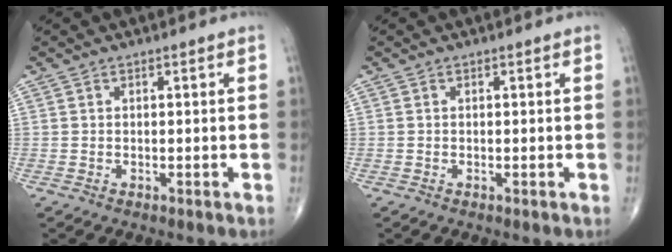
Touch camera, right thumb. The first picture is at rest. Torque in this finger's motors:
{"motor_torque": [0.66, 0.32, 0.06, -0.01, 0.02]}